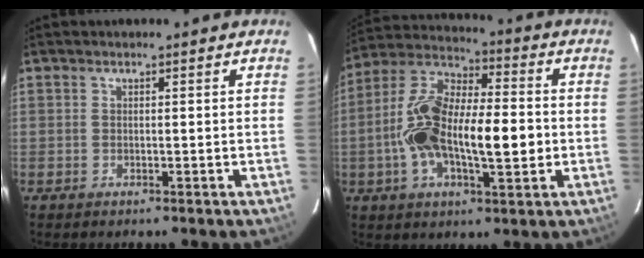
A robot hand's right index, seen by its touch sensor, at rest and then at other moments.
{"total": 17.2, "force": [-2.0, 6.0, 16.0], "torque": [-0.312, 0.022, -0.037]}